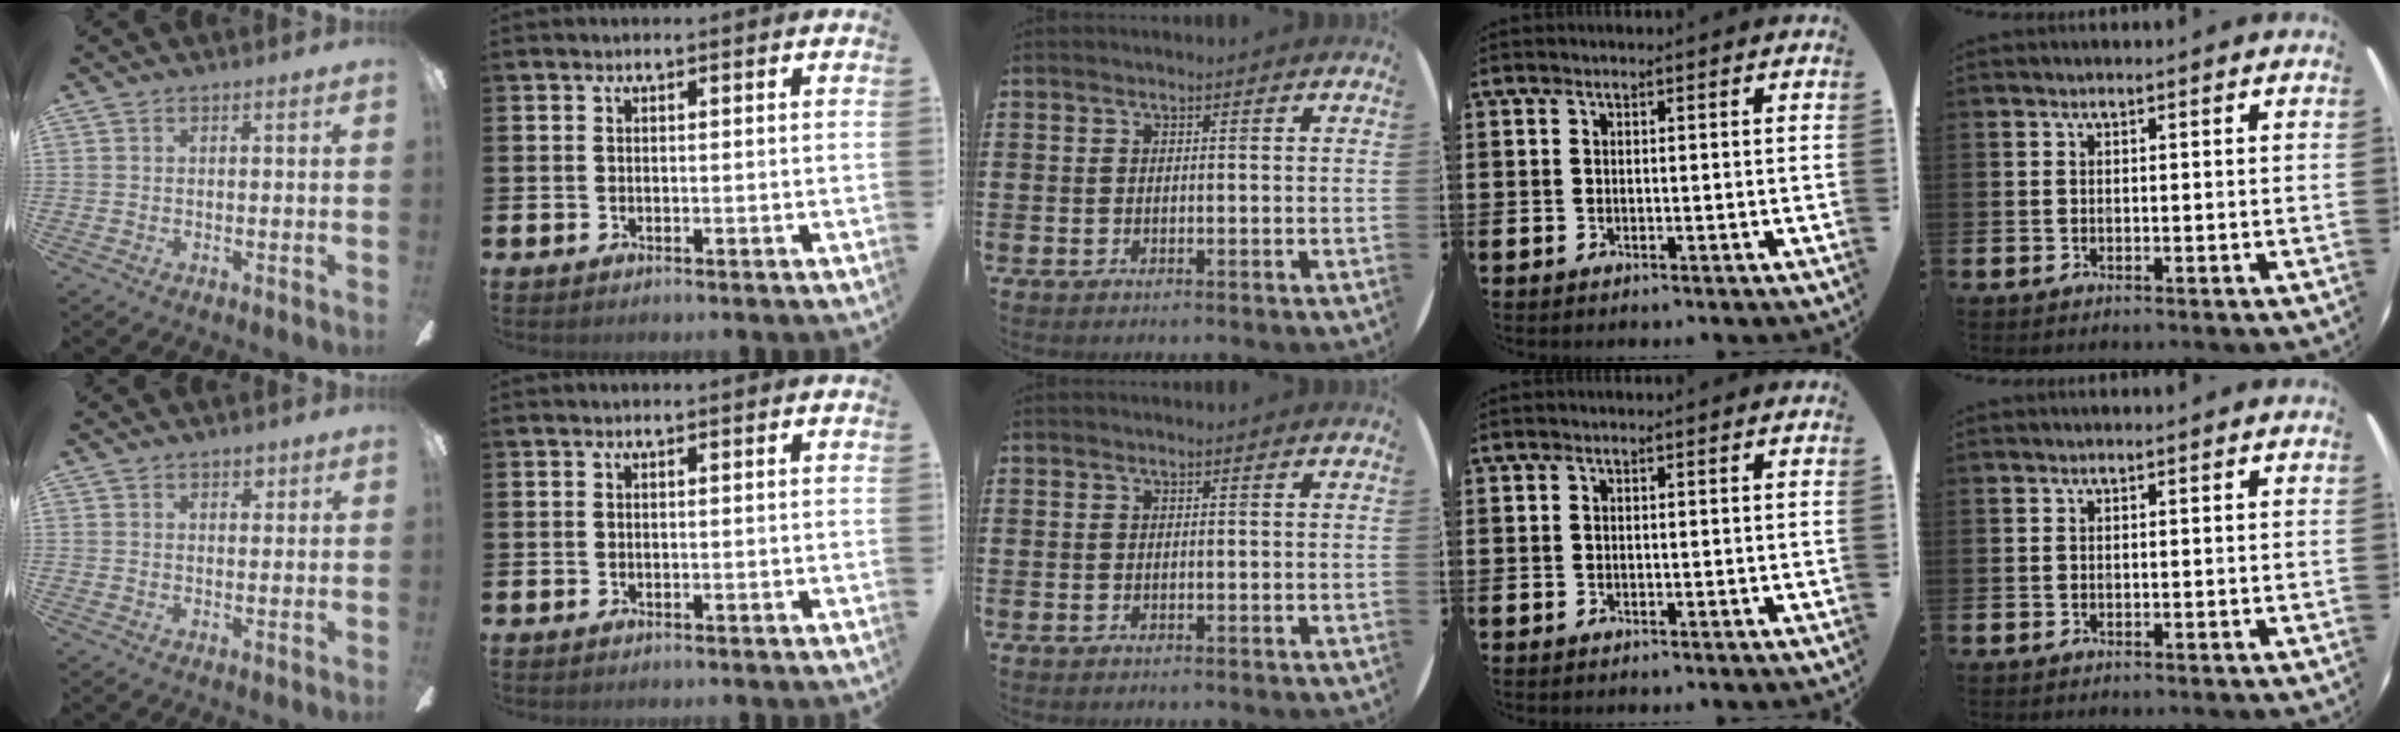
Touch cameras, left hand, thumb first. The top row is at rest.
{"thumb": {"total": 2.0, "force": [1.5, 1.2, 0.5], "torque": [0.005, -0.005, 0.025]}}